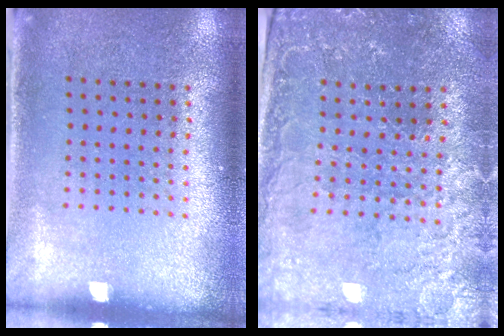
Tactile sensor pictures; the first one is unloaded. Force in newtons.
{"total": 1.2, "press": 1.2, "slide": 0.4}